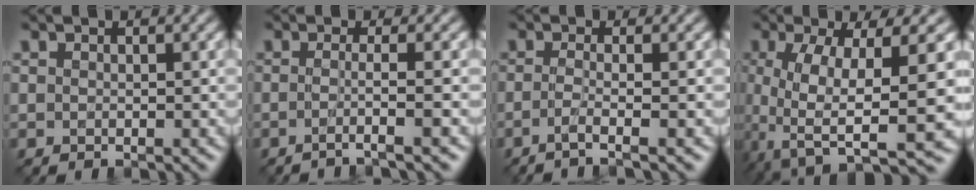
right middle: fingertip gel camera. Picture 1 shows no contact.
{"total": 2.9, "force": [-1.1, 0.6, 2.6], "torque": [-0.026, -0.008, -0.037]}
{"total": 3.0, "force": [-1.1, 0.8, 2.6], "torque": [-0.035, -0.008, -0.039]}
{"total": 11.6, "force": [-1.7, 3.8, 10.8], "torque": [-0.184, -0.023, -0.016]}